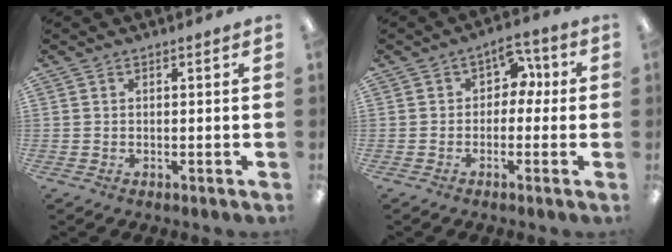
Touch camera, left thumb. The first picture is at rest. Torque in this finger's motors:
{"motor_torque": [0.07, 0.04, -0.05, -0.11, -0.08]}